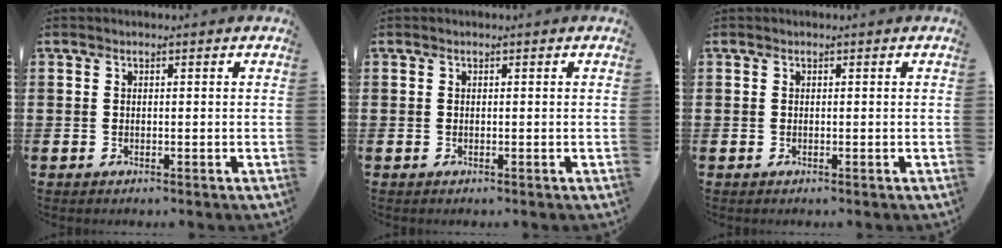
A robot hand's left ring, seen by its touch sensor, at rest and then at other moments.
{"total": 0.0}
{"total": 0.0}